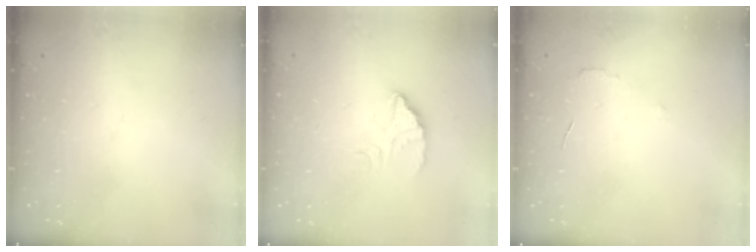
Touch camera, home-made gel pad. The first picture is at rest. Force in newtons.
{"total": 3.6, "press": 3.6, "slide": 0.2}
{"total": 2.9, "press": 2.9, "slide": 0.2}